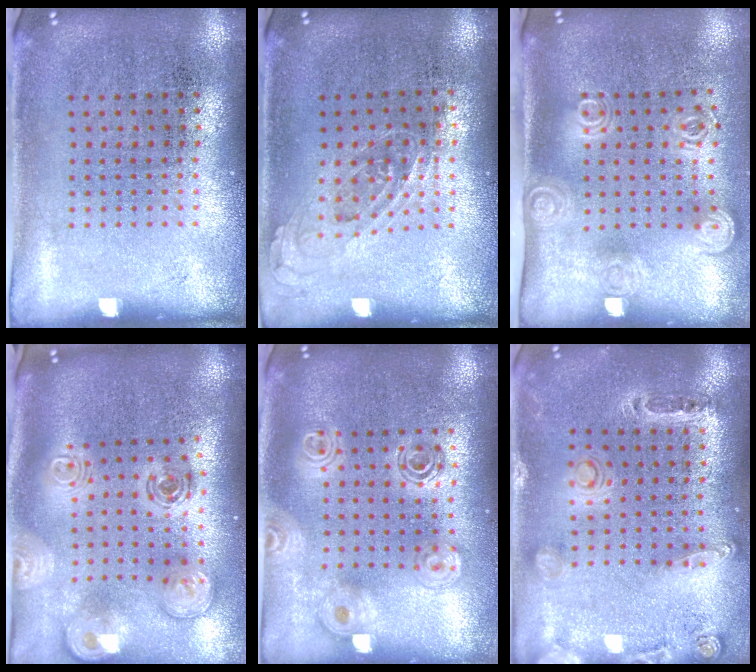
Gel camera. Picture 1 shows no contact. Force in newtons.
{"total": 0.7, "press": 0.6, "slide": 0.3}
{"total": 2.0, "press": 1.4, "slide": 1.4}
{"total": 2.6, "press": 1.8, "slide": 1.8}
{"total": 1.8, "press": 1.6, "slide": 0.9}
{"total": 0.8, "press": 0.7, "slide": 0.3}